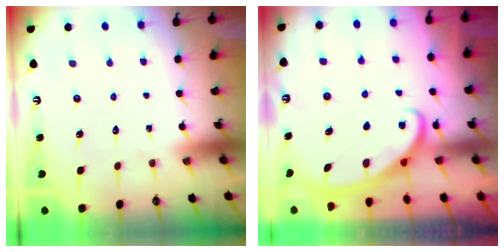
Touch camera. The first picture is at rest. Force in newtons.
{"total": 2.5, "press": 2.5, "slide": 0.4}